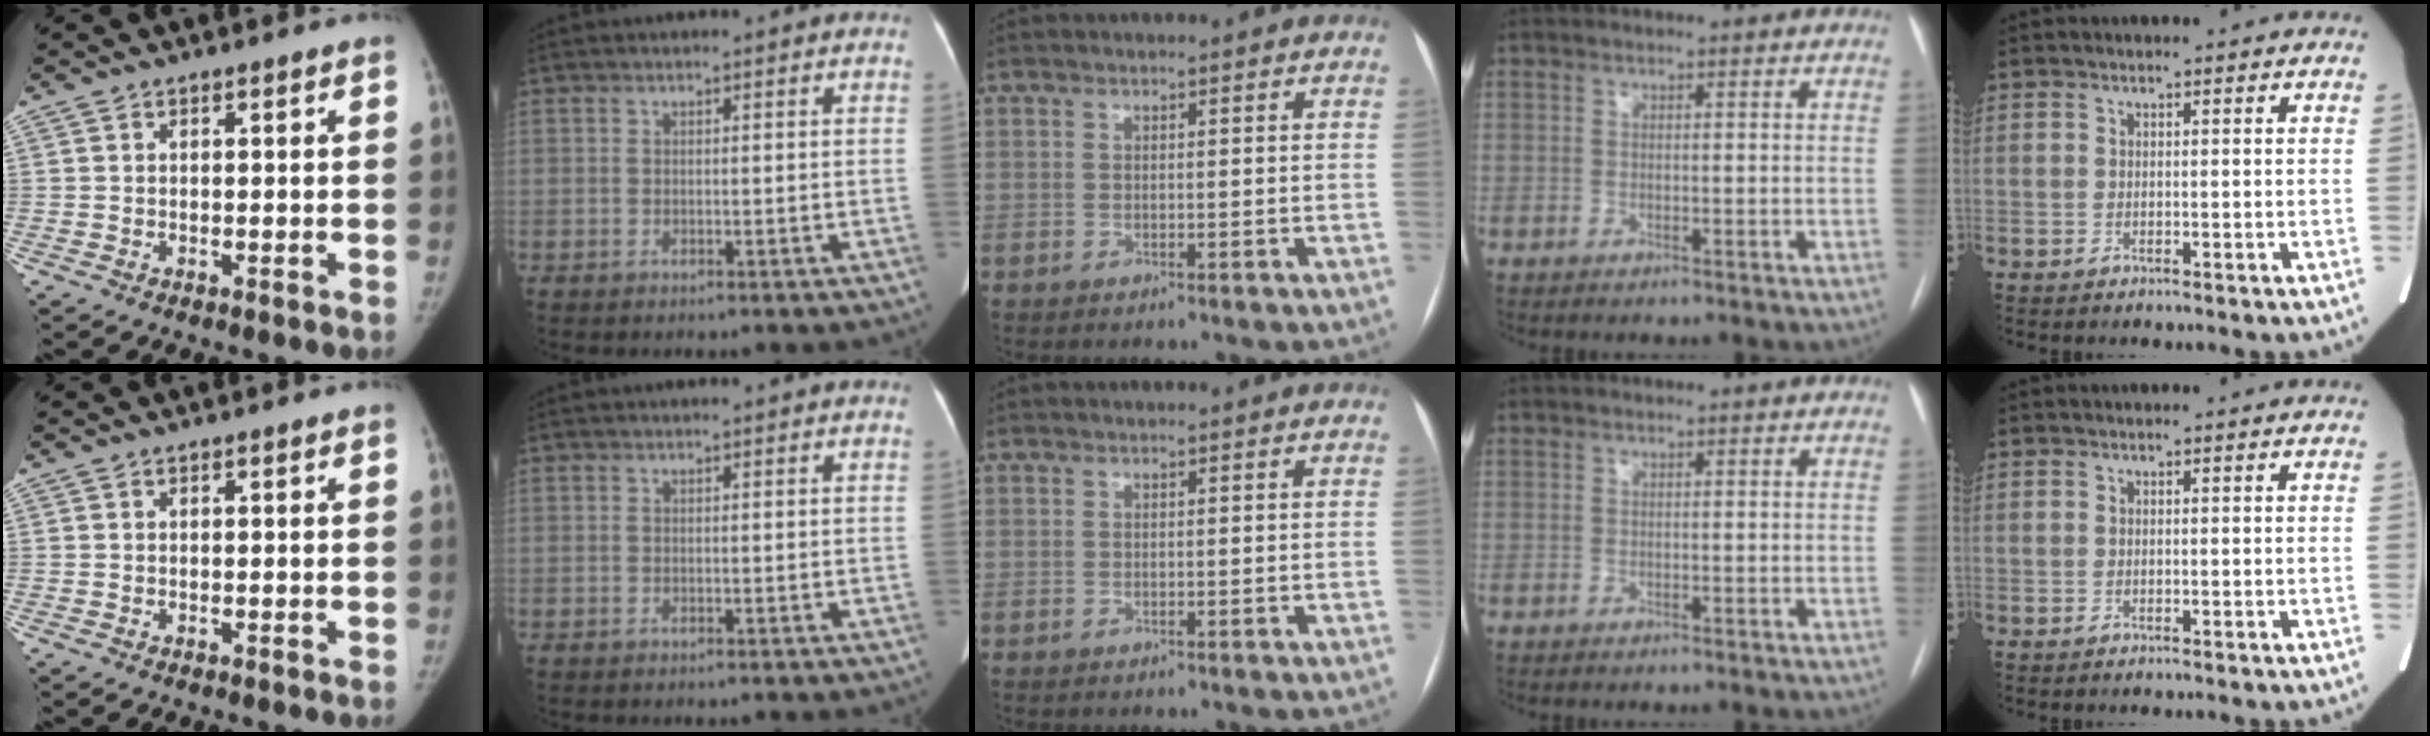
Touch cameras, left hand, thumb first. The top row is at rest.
{}